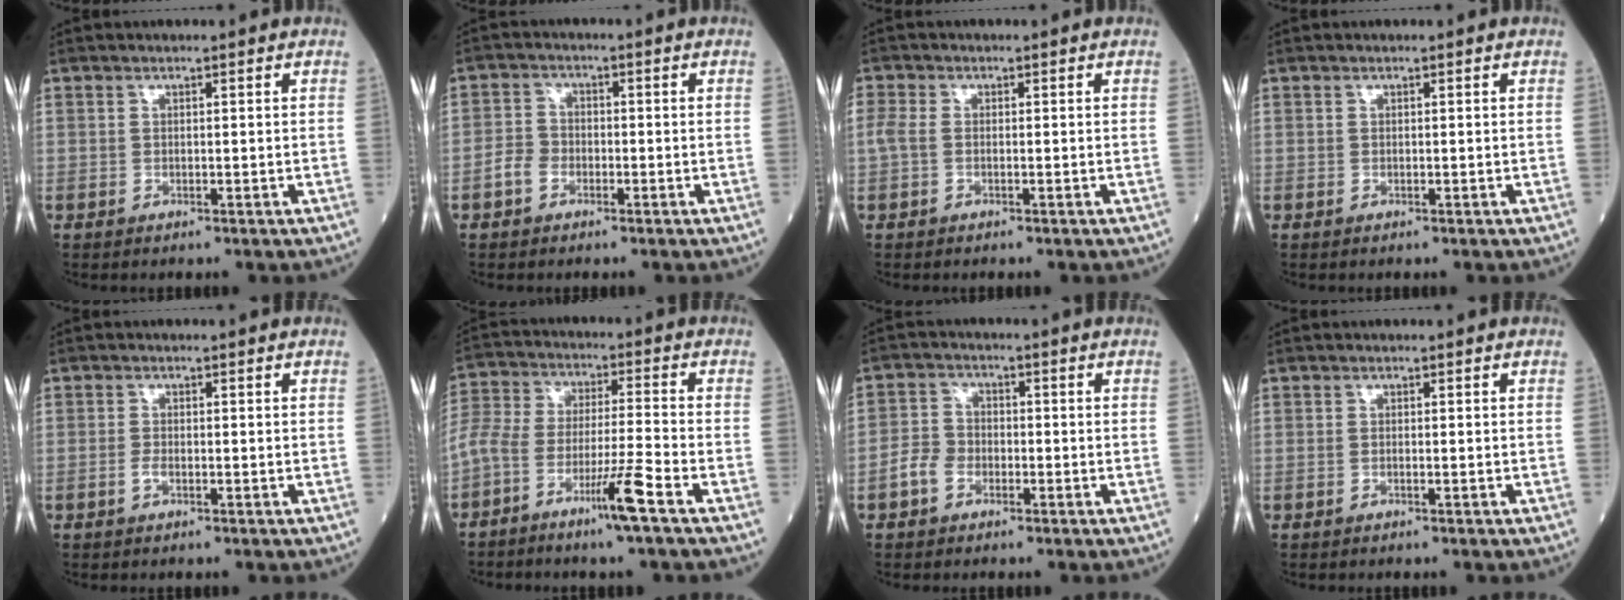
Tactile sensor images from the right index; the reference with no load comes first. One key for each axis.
{"total": 3.3, "fx": -1.6, "fy": 2.5, "fz": 1.5, "tx": -0.028, "ty": 0.008, "tz": -0.034}
{"total": 2.2, "fx": -0.4, "fy": 1.4, "fz": 1.6, "tx": -0.051, "ty": 0.005, "tz": -0.011}
{"total": 0.0}
{"total": 1.1, "fx": -0.6, "fy": 0.4, "fz": 0.9, "tx": -0.017, "ty": 0.002, "tz": -0.012}
{"total": 9.4, "fx": -5.7, "fy": -0.1, "fz": 7.5, "tx": -0.156, "ty": 0.007, "tz": -0.113}
{"total": 4.1, "fx": -2.0, "fy": 3.1, "fz": 1.9, "tx": -0.042, "ty": 0.011, "tz": -0.043}
{"total": 0.0}